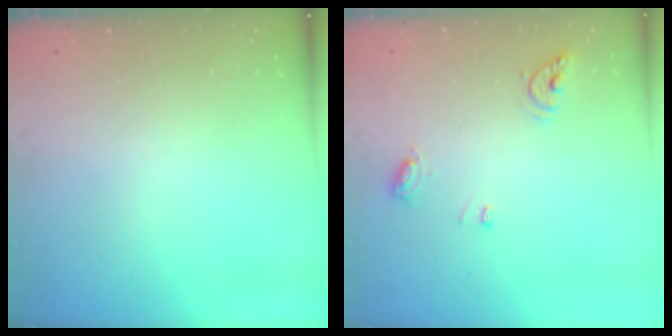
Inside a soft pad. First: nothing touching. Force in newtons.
{"total": 7.4, "press": 7.3, "slide": 0.9}